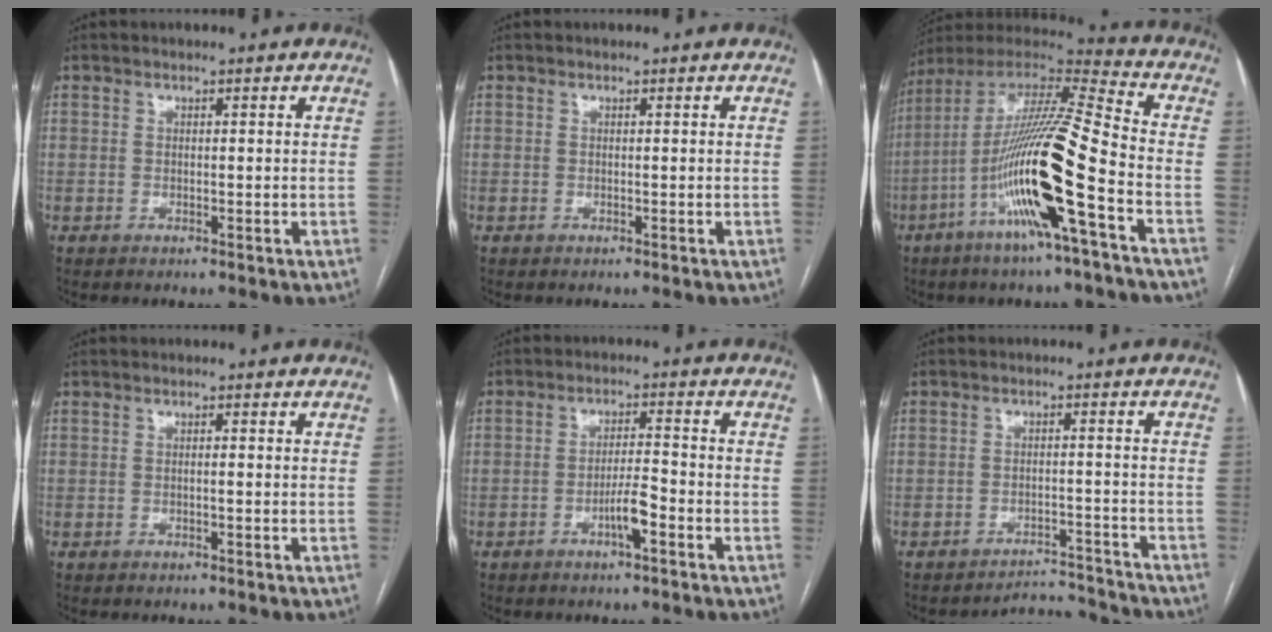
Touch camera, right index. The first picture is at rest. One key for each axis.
{"total": 0.0}
{"total": 19.9, "fx": -7.0, "fy": 0.4, "fz": 18.7, "tx": -0.375, "ty": -0.012, "tz": -0.137}
{"total": 0.6, "fx": -0.2, "fy": 0.0, "fz": 0.6, "tx": -0.009, "ty": 0.001, "tz": -0.003}
{"total": 4.4, "fx": -2.2, "fy": 0.4, "fz": 3.8, "tx": -0.067, "ty": 0.000, "tz": -0.040}
{"total": 5.5, "fx": -5.3, "fy": 0.3, "fz": -1.6, "tx": 0.032, "ty": 0.023, "tz": -0.072}